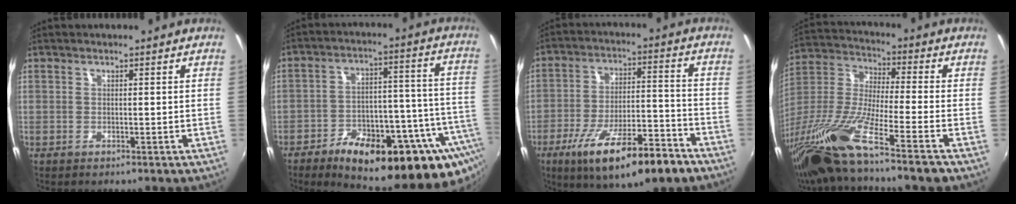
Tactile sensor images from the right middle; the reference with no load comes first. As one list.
[{"total": 28.9, "force": [-18.1, 11.0, 19.8], "torque": [-0.274, -0.006, -0.237]}, {"total": 18.0, "force": [-11.4, 4.5, 13.2], "torque": [-0.229, -0.028, -0.174]}, {"total": 19.5, "force": [-14.1, -0.4, 13.4], "torque": [-0.254, -0.052, -0.269]}]